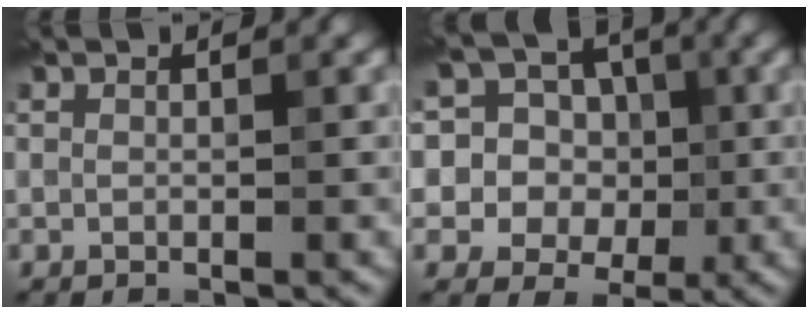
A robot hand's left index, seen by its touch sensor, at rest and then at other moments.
{"total": 12.5, "force": [2.1, 11.7, 3.9], "torque": [-0.115, 0.045, 0.023]}